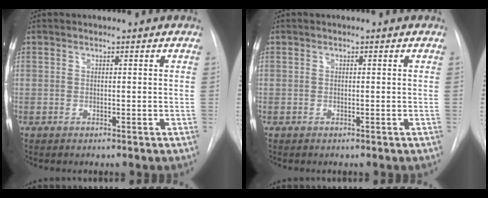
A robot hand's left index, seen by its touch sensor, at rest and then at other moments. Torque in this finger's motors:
{"motor_torque": [0.00, 0.00, 0.00, 0.00]}